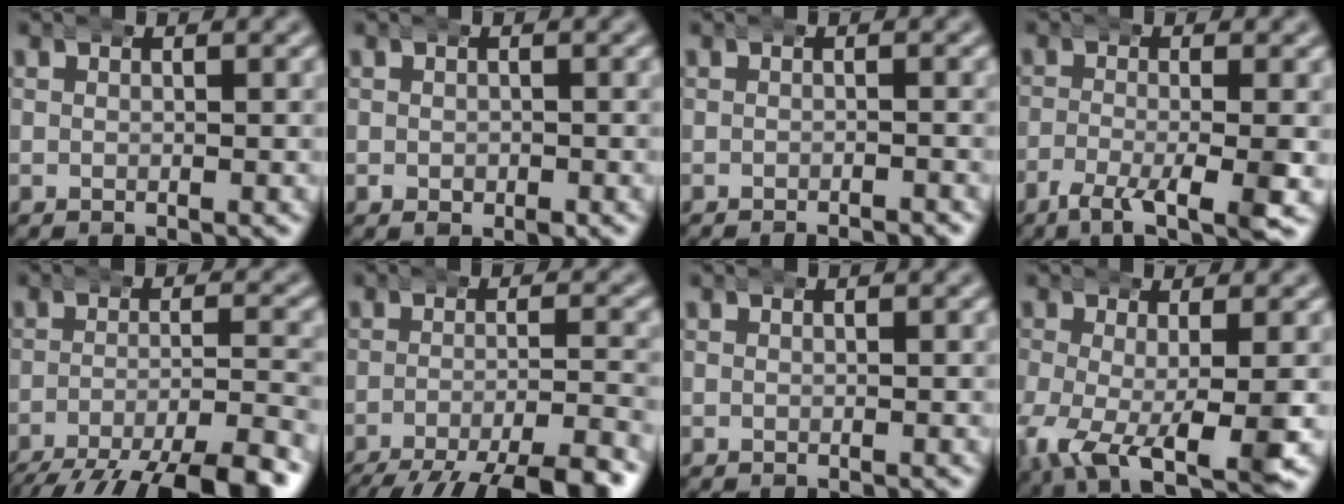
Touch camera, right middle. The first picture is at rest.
{"total": 1.1, "force": [-0.4, 0.9, 0.6], "torque": [-0.010, -0.004, -0.001]}
{"total": 1.7, "force": [-1.7, 0.1, 0.2], "torque": [0.001, -0.002, -0.027]}
{"total": 5.9, "force": [-3.2, 1.6, 4.7], "torque": [-0.075, -0.023, -0.049]}
{"total": 10.4, "force": [-7.6, 3.2, 6.4], "torque": [-0.100, -0.027, -0.103]}
{"total": 11.3, "force": [-8.6, 3.8, 6.2], "torque": [-0.095, -0.036, -0.117]}
{"total": 0.0}
{"total": 11.3, "force": [-4.4, 5.9, 8.6], "torque": [-0.172, -0.052, -0.048]}